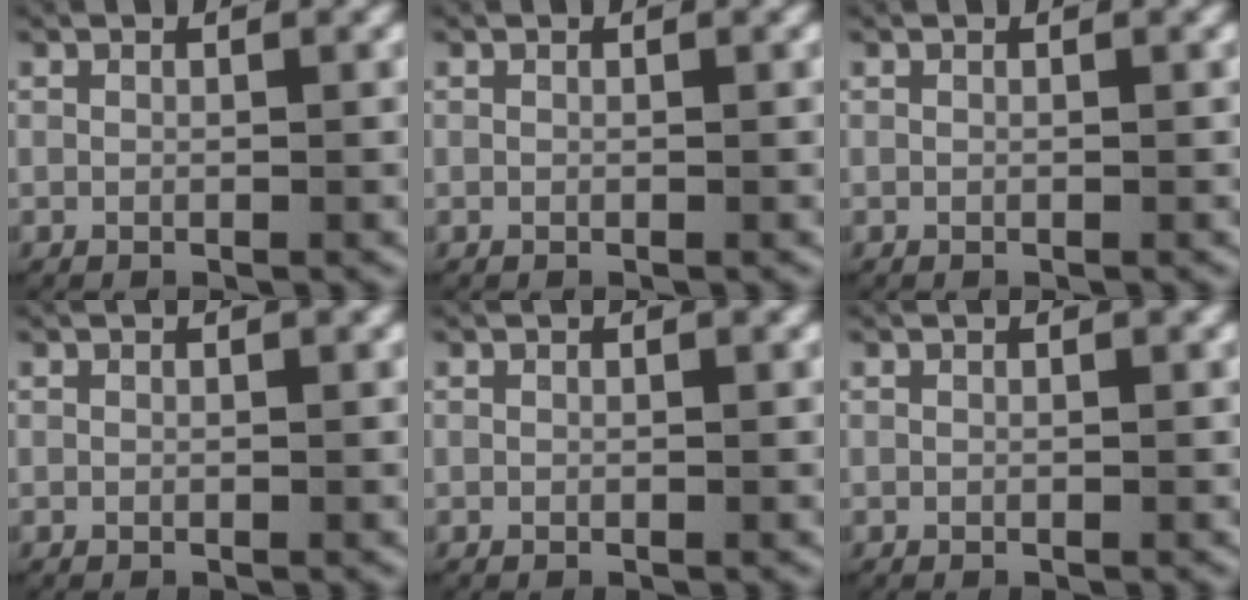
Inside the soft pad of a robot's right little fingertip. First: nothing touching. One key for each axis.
{"total": 0.0}
{"total": 0.0}
{"total": 0.0}
{"total": 0.0}
{"total": 0.0}